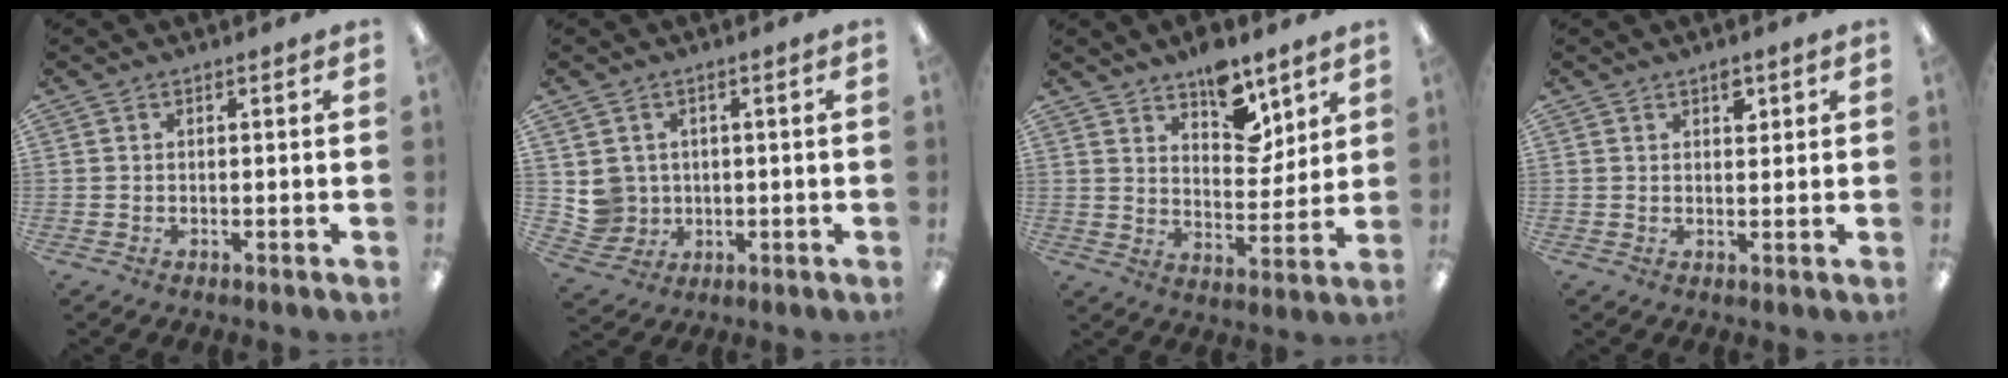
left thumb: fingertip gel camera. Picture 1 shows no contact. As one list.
[{"total": 5.4, "force": [1.1, 5.3, 0.3], "torque": [-0.010, 0.002, 0.027]}, {"total": 11.5, "force": [8.2, 5.9, 5.6], "torque": [-0.062, -0.048, 0.142]}, {"total": 3.0, "force": [1.9, 1.7, 1.7], "torque": [-0.004, -0.011, 0.026]}]